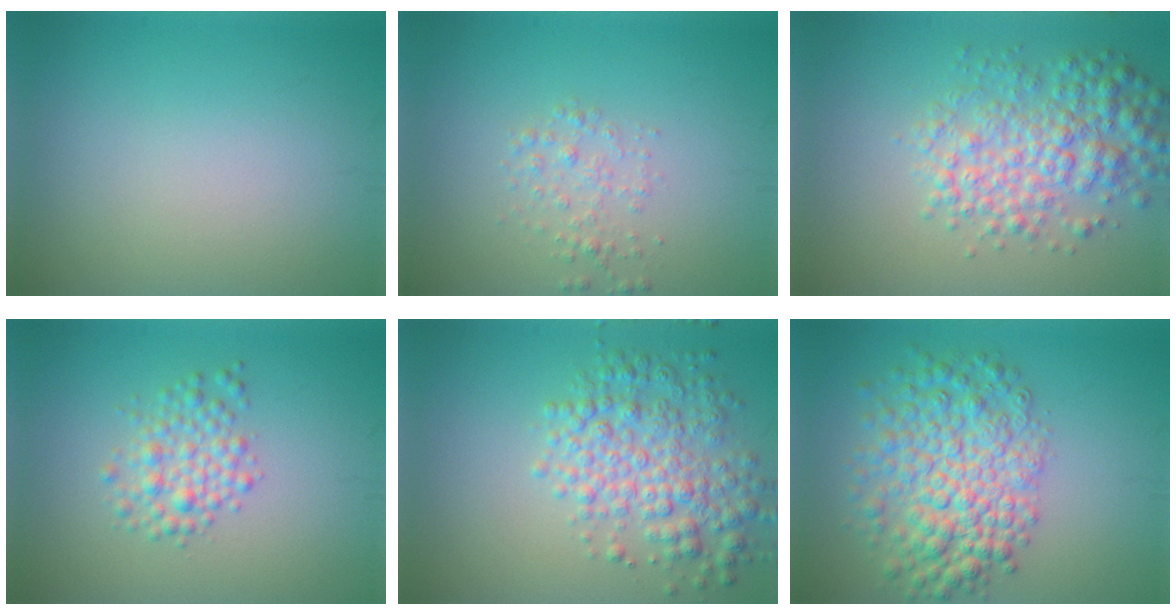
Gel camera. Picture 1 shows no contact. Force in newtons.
{"total": 1.7, "press": 1.7, "slide": 0.1}
{"total": 5.5, "press": 5.5, "slide": 0.1}
{"total": 2.9, "press": 2.9, "slide": 0.0}
{"total": 5.5, "press": 5.5, "slide": 0.1}
{"total": 7.3, "press": 7.3, "slide": 0.2}